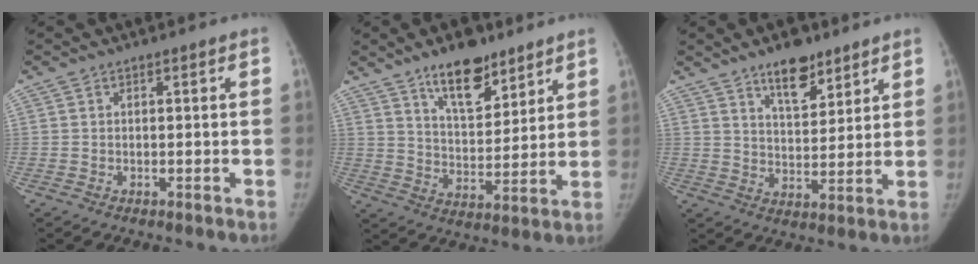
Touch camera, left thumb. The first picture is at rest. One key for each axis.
{"total": 11.6, "fx": 8.2, "fy": 4.8, "fz": 6.6, "tx": -0.076, "ty": -0.059, "tz": 0.141}
{"total": 8.8, "fx": 6.2, "fy": 3.8, "fz": 5.0, "tx": -0.048, "ty": -0.042, "tz": 0.102}